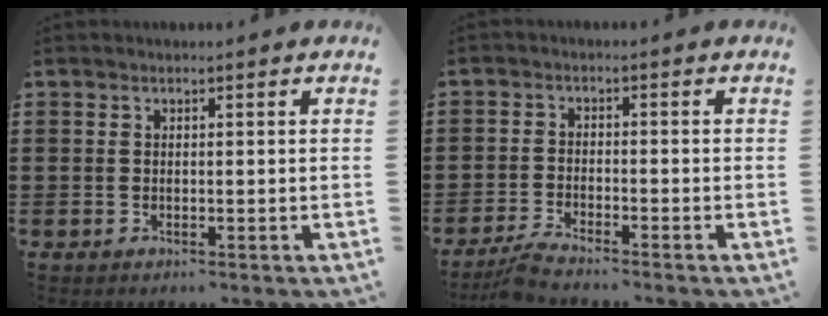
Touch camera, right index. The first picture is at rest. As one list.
[{"total": 2.8, "force": [-2.7, -0.3, 0.6], "torque": [-0.026, -0.003, -0.059]}]